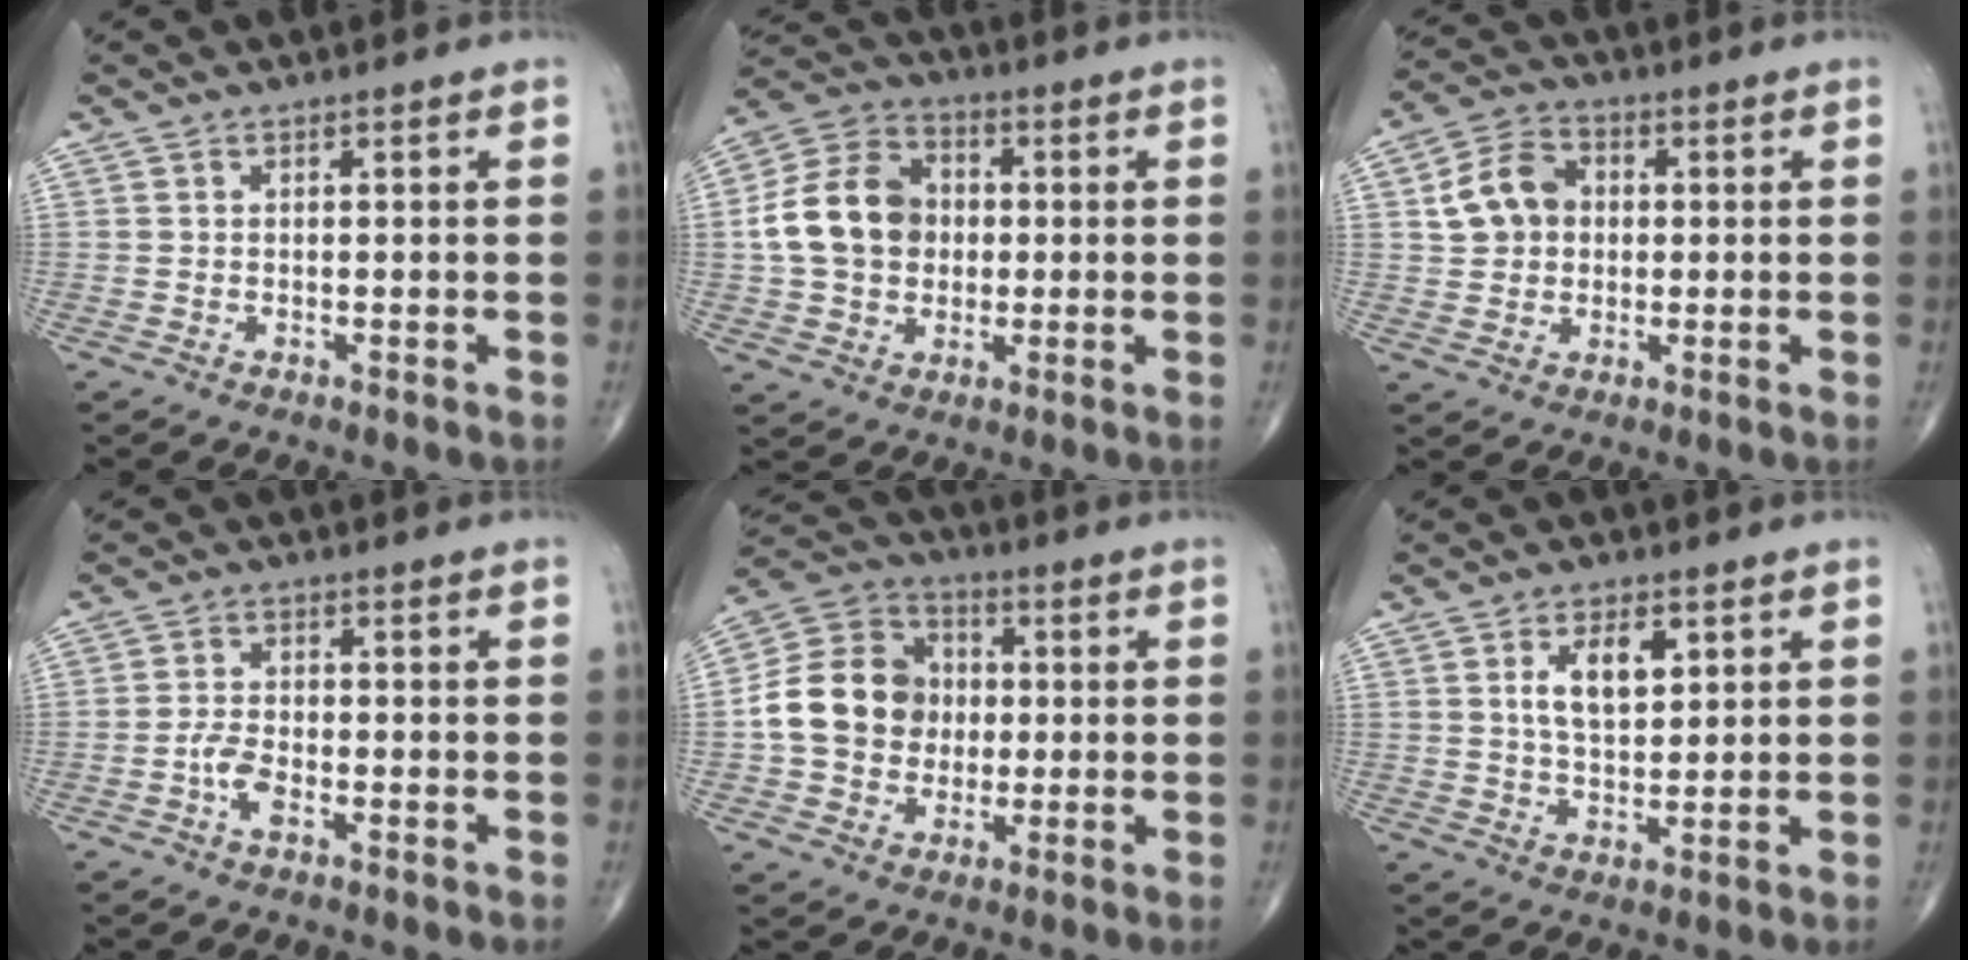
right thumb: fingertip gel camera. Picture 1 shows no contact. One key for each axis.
{"total": 13.9, "fx": 0.3, "fy": 11.0, "fz": 8.4, "tx": -0.134, "ty": 0.024, "tz": 0.001}
{"total": 8.8, "fx": 1.1, "fy": 7.1, "fz": 5.1, "tx": -0.073, "ty": 0.014, "tz": 0.013}
{"total": 3.7, "fx": -1.7, "fy": 1.5, "fz": 2.9, "tx": -0.060, "ty": 0.012, "tz": -0.036}
{"total": 14.2, "fx": -0.4, "fy": 12.0, "fz": 7.6, "tx": -0.115, "ty": 0.028, "tz": -0.013}
{"total": 7.2, "fx": 2.5, "fy": 3.7, "fz": 5.7, "tx": -0.085, "ty": -0.012, "tz": 0.046}